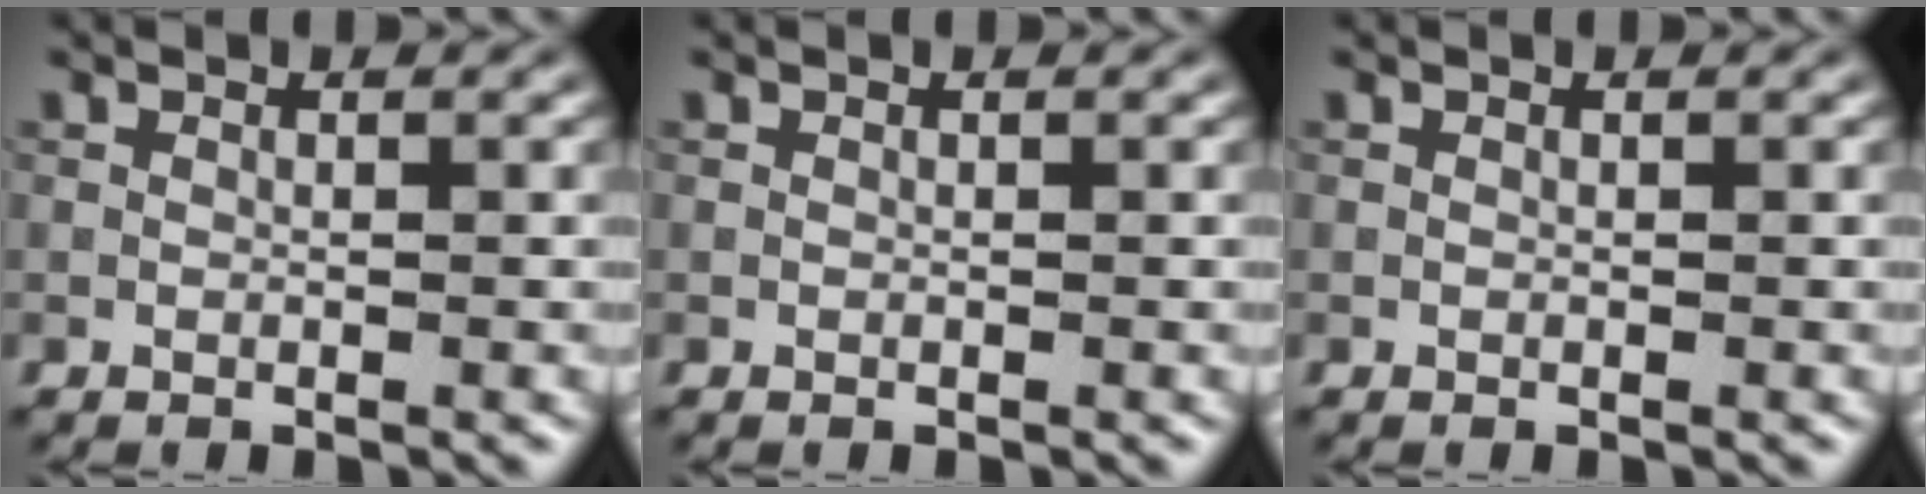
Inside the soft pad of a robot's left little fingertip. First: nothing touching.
{"total": 0.0}
{"total": 0.0}